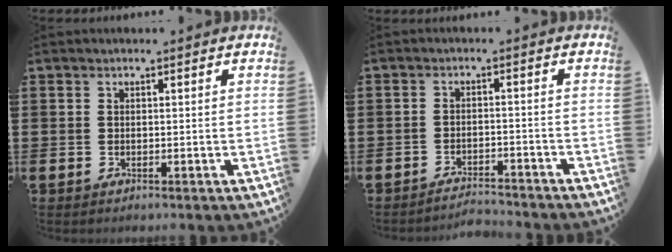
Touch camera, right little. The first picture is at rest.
{"total": 2.5, "force": [-2.5, 0.0, 0.0], "torque": [-0.005, 0.003, -0.053]}